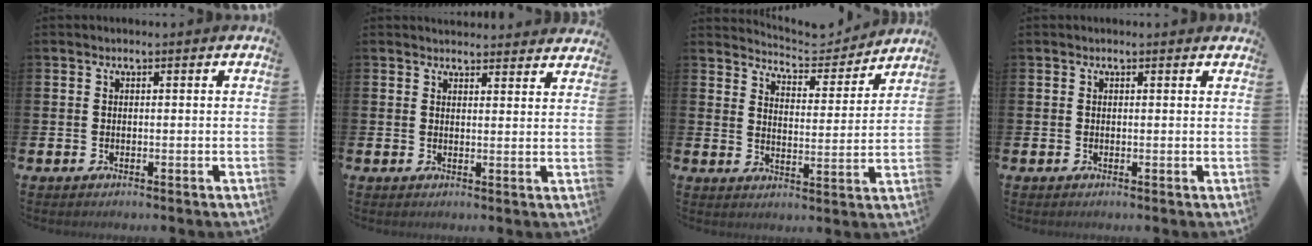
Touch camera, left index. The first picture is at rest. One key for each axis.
{"total": 3.0, "fx": 2.9, "fy": 0.4, "fz": -0.2, "tx": 0.014, "ty": -0.021, "tz": 0.050}
{"total": 5.3, "fx": 5.2, "fy": 1.1, "fz": 0.5, "tx": -0.019, "ty": -0.044, "tz": 0.084}
{"total": 0.0}